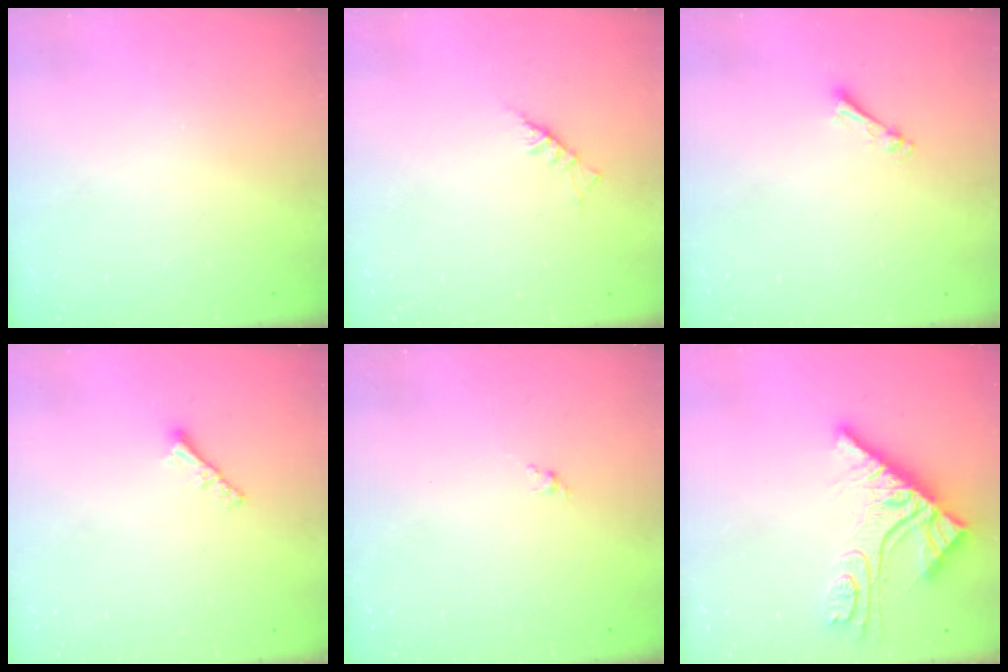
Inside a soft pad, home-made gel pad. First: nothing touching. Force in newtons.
{"total": 2.3, "press": 2.2, "slide": 0.5}
{"total": 2.5, "press": 2.5, "slide": 0.4}
{"total": 1.9, "press": 1.9, "slide": 0.5}
{"total": 1.6, "press": 1.5, "slide": 0.6}
{"total": 11.8, "press": 11.7, "slide": 0.9}